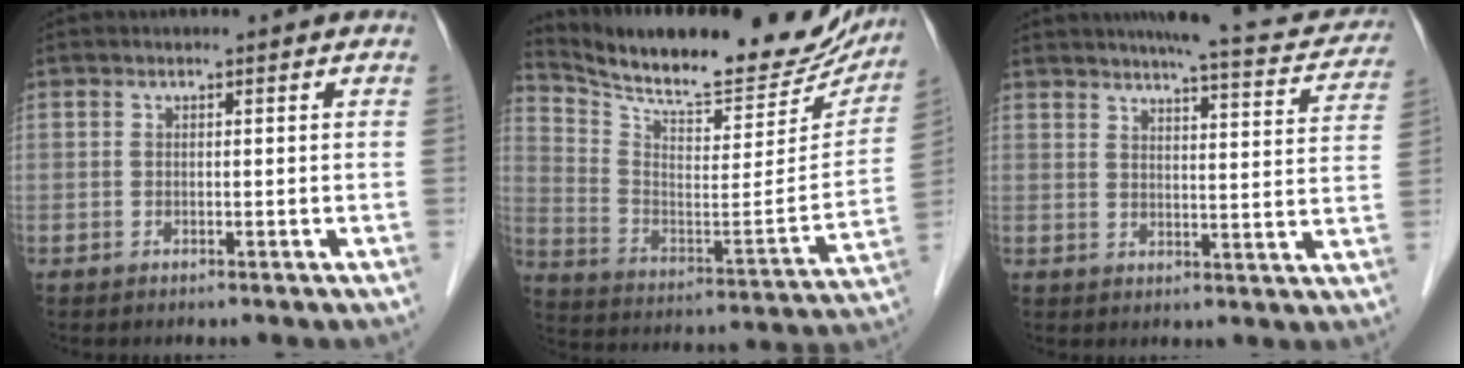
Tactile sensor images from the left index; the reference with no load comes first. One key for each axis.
{"total": 25.9, "fx": 23.2, "fy": 5.8, "fz": 10.0, "tx": -0.164, "ty": -0.047, "tz": 0.327}
{"total": 13.9, "fx": 12.4, "fy": 2.1, "fz": 5.8, "tx": -0.062, "ty": -0.011, "tz": 0.135}